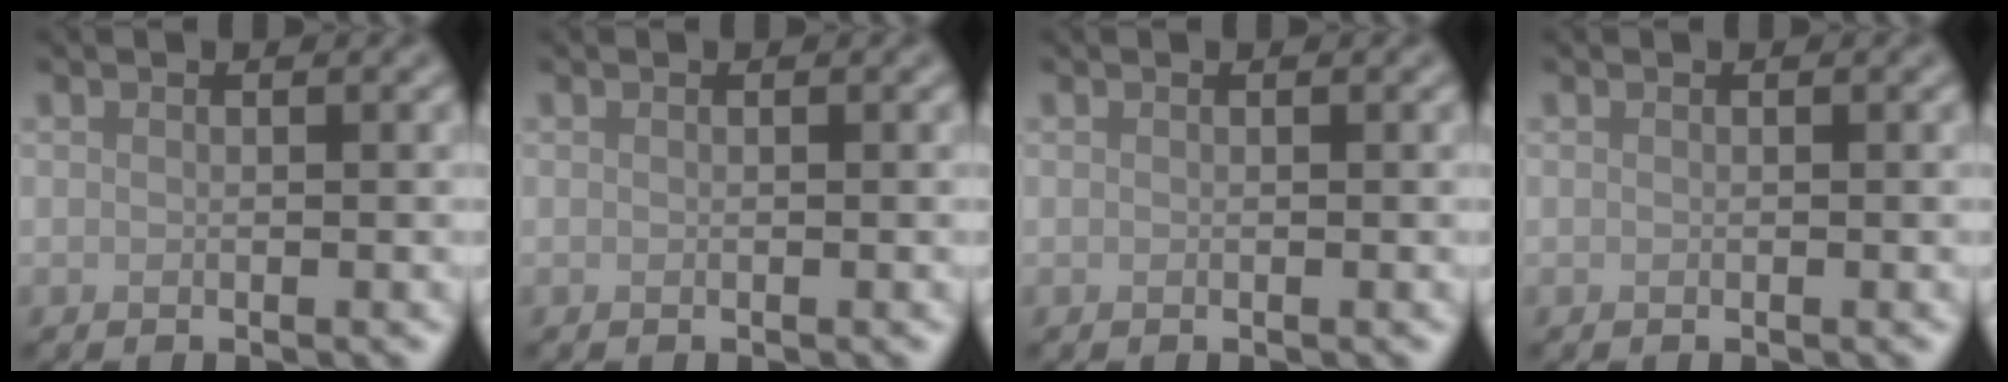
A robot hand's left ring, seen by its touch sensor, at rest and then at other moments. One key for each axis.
{"total": 0.0}
{"total": 0.0}
{"total": 0.0}